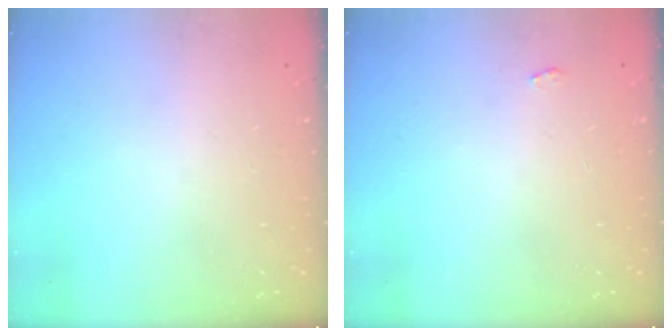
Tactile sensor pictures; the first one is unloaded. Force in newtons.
{"total": 2.2, "press": 2.1, "slide": 0.3}